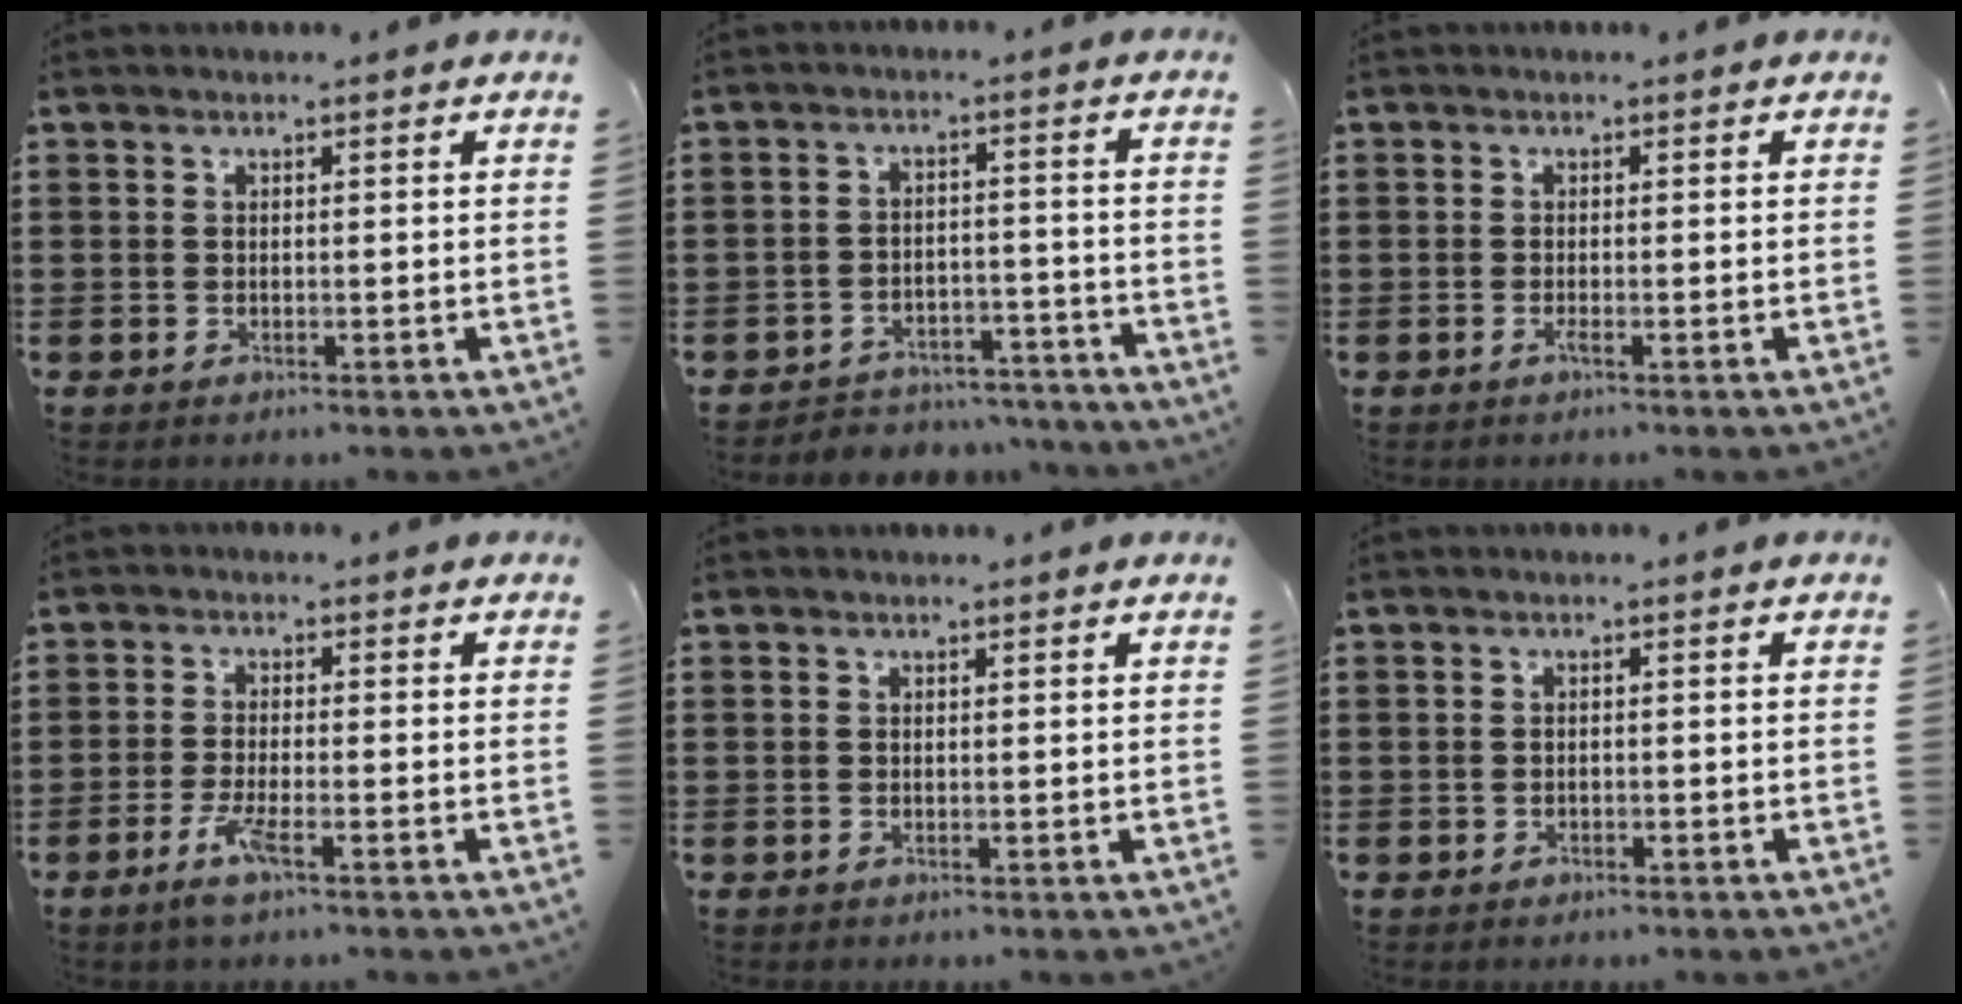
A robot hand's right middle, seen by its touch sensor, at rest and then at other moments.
{"total": 4.4, "force": [-4.3, 0.7, 0.0], "torque": [-0.006, 0.005, -0.091]}
{"total": 0.8, "force": [-0.4, 0.0, 0.6], "torque": [-0.013, -0.003, -0.008]}
{"total": 4.4, "force": [-2.1, 0.7, 3.8], "torque": [-0.081, -0.008, -0.042]}
{"total": 0.0}
{"total": 0.6, "force": [-0.5, 0.4, 0.2], "torque": [-0.008, -0.002, -0.009]}